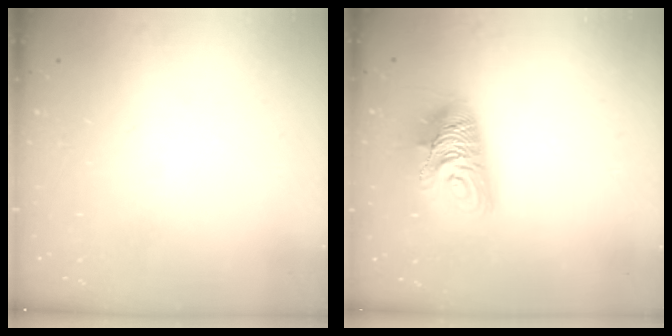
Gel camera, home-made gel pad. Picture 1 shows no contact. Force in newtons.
{"total": 13.9, "press": 13.8, "slide": 1.5}